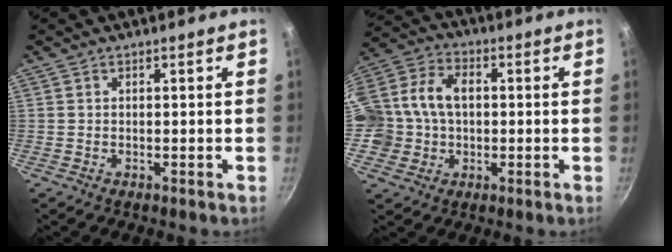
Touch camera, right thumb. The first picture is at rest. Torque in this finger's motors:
{"motor_torque": [1.94, 3.06, 1.08, -0.78, 0.23]}